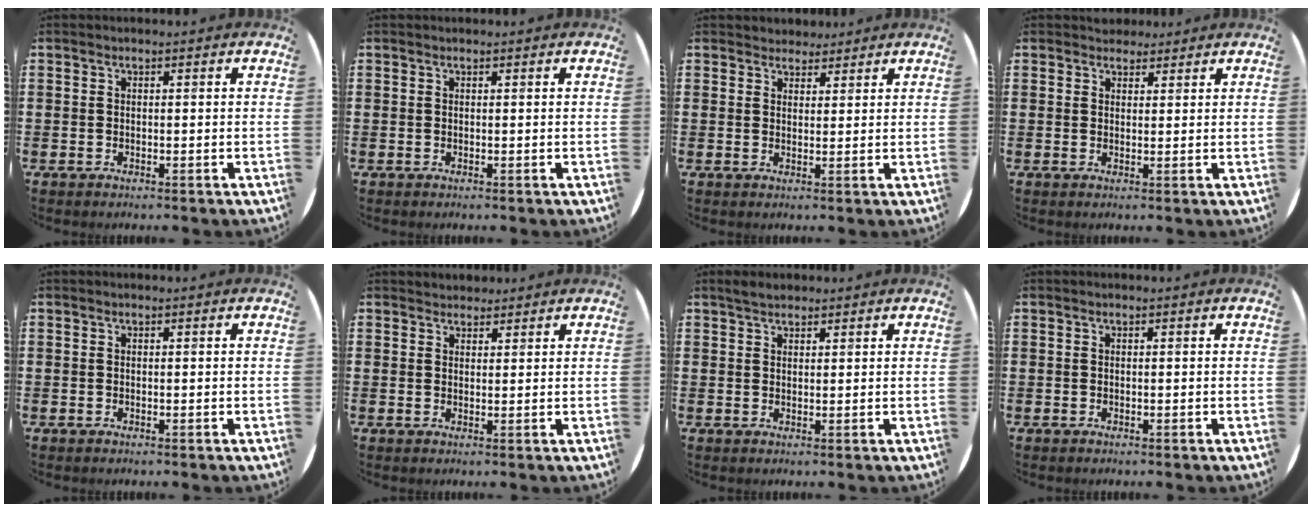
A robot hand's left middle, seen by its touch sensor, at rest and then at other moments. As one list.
[{"total": 0.0}, {"total": 2.1, "force": [2.0, 0.7, -0.1], "torque": [0.000, 0.002, 0.039]}, {"total": 1.6, "force": [1.5, 0.6, -0.1], "torque": [0.009, 0.001, 0.028]}, {"total": 0.0}, {"total": 1.7, "force": [1.6, 0.6, -0.1], "torque": [0.001, 0.005, 0.031]}, {"total": 1.8, "force": [1.7, 0.6, 0.4], "torque": [-0.002, 0.002, 0.030]}, {"total": 0.0}]